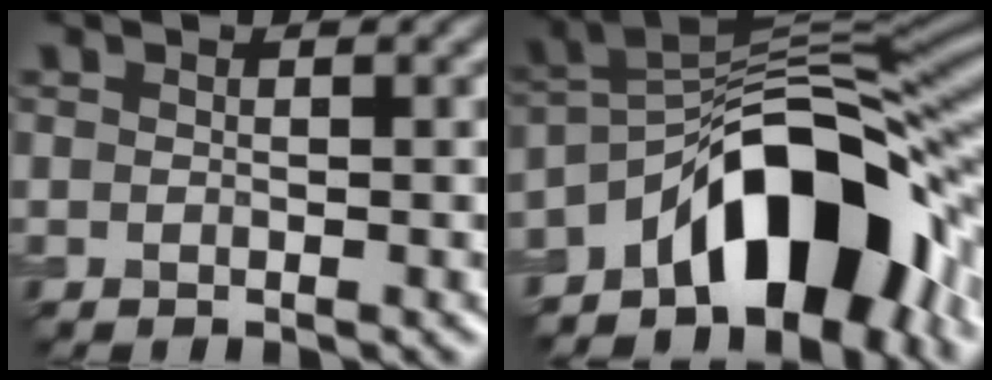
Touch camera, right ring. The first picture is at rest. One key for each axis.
{"total": 12.6, "fx": -6.5, "fy": 6.2, "fz": 9.0, "tx": -0.107, "ty": 0.024, "tz": -0.114}